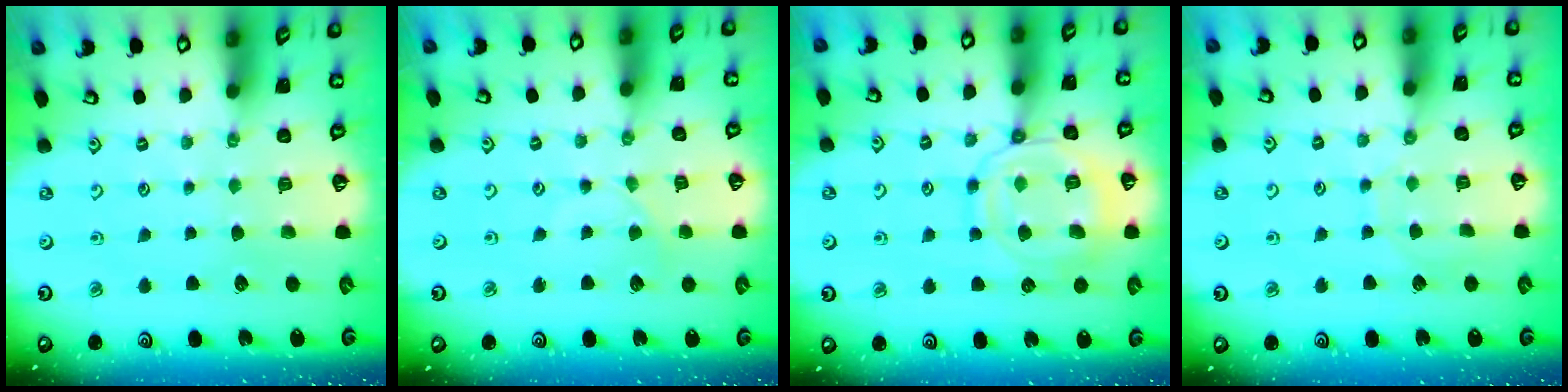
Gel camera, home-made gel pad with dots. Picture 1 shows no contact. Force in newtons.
{"total": 1.5, "press": 1.5, "slide": 0.4}
{"total": 13.4, "press": 13.3, "slide": 1.2}
{"total": 5.3, "press": 5.3, "slide": 0.6}